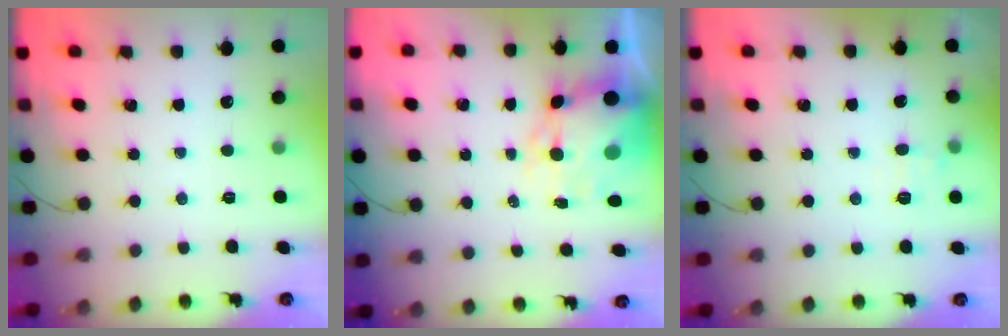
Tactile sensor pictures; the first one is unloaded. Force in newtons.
{"total": 9.1, "press": 8.6, "slide": 2.8}
{"total": 5.9, "press": 5.7, "slide": 1.7}